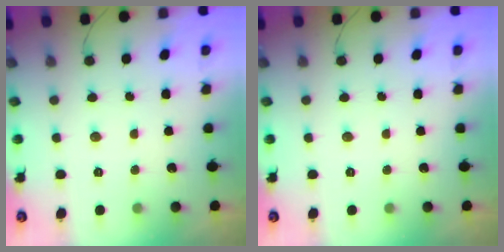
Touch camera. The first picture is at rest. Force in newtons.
{"total": 0.0}